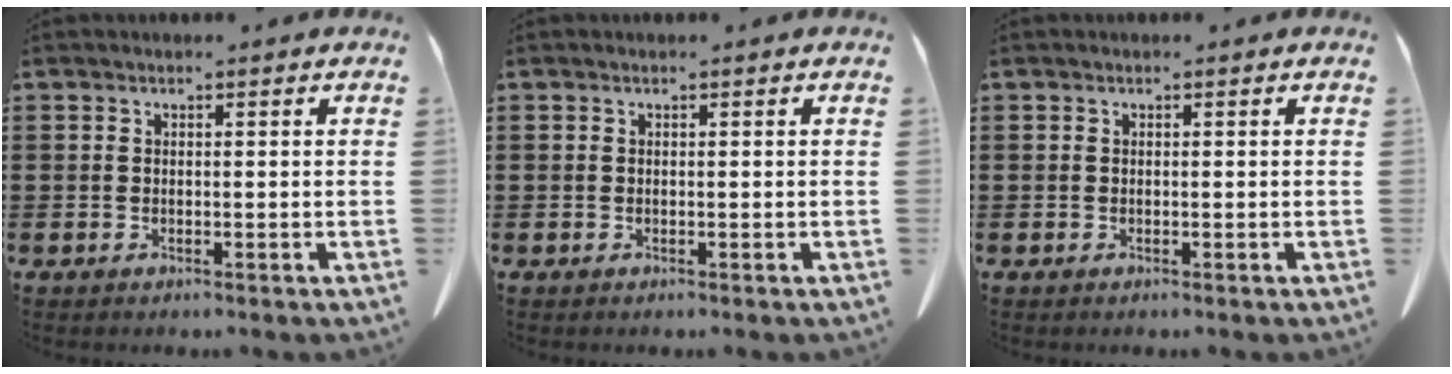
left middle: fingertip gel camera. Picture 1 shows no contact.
{"total": 0.0}
{"total": 0.0}